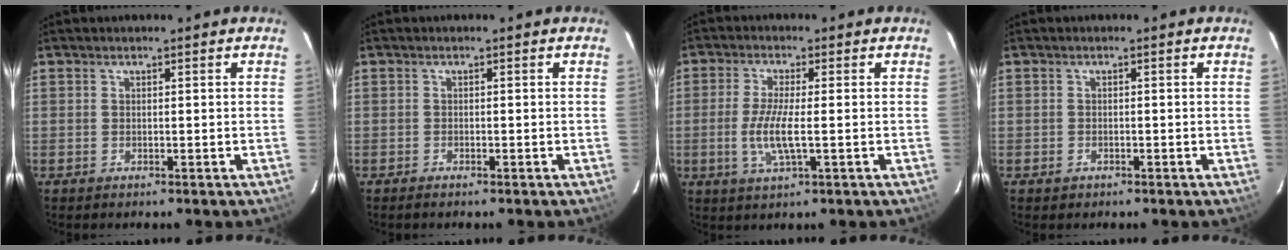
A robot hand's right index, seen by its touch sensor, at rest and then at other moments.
{"total": 0.7, "force": [-0.6, 0.2, 0.3], "torque": [-0.007, 0.000, -0.013]}
{"total": 6.7, "force": [-1.2, 1.0, 6.5], "torque": [-0.135, -0.010, -0.026]}
{"total": 1.3, "force": [-0.7, 1.0, 0.2], "torque": [-0.005, 0.002, -0.009]}